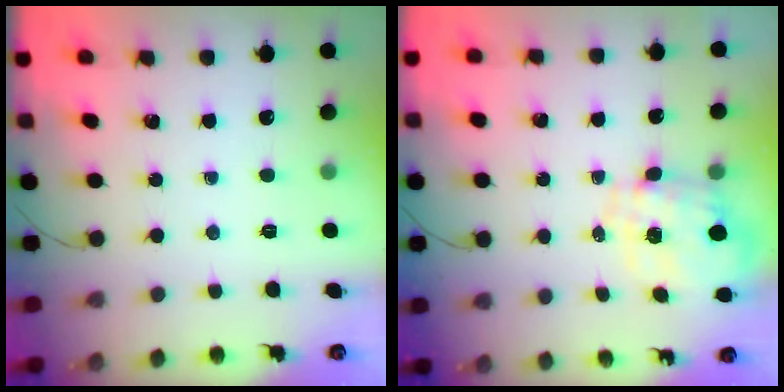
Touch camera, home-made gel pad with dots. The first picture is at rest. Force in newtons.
{"total": 1.7, "press": 1.6, "slide": 0.3}